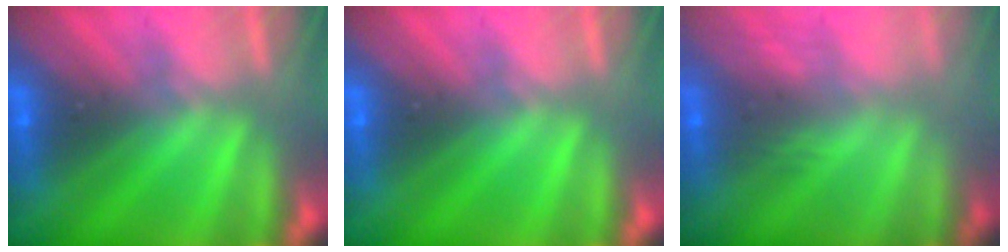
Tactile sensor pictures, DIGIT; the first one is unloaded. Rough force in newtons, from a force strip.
{"total": 0.0}
{"total": 2.9}